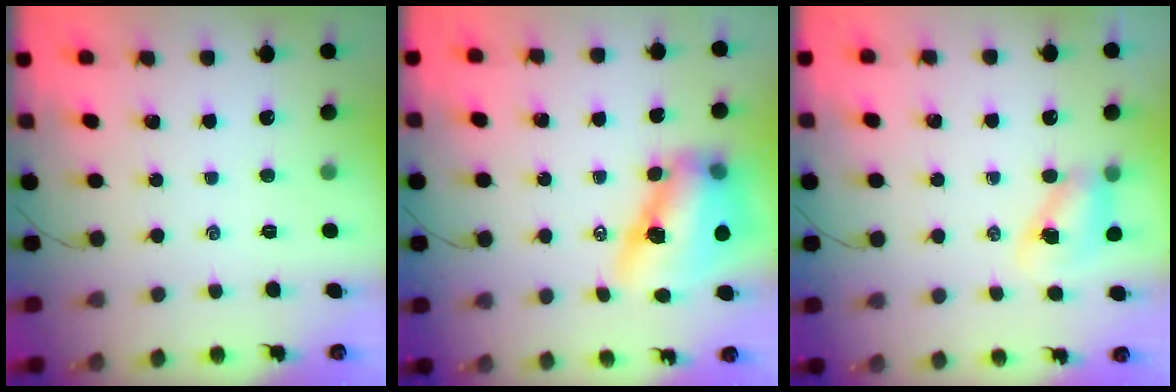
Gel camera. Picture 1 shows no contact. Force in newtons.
{"total": 12.9, "press": 12.4, "slide": 3.6}
{"total": 6.9, "press": 6.9, "slide": 0.8}